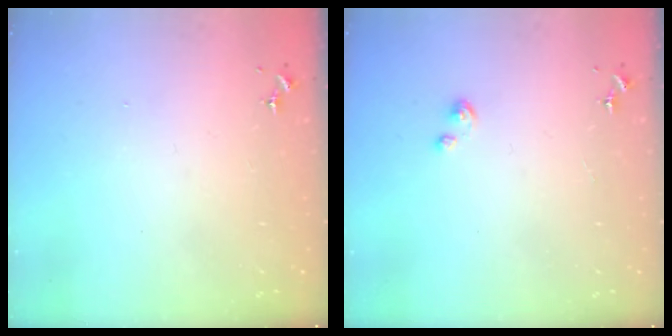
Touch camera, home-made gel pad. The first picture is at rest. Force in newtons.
{"total": 2.7, "press": 2.7, "slide": 0.3}